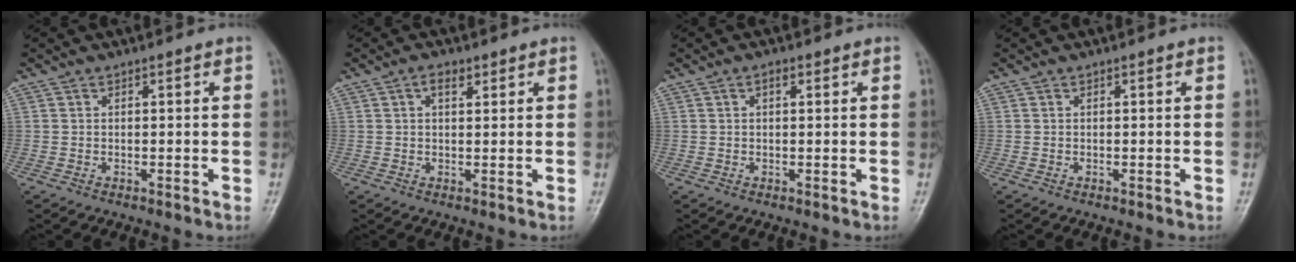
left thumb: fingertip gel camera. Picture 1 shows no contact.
{"total": 2.5, "force": [1.3, 1.3, 1.7], "torque": [-0.022, -0.003, 0.019]}
{"total": 1.3, "force": [0.6, 0.7, 1.0], "torque": [-0.014, 0.002, 0.007]}
{"total": 0.0}